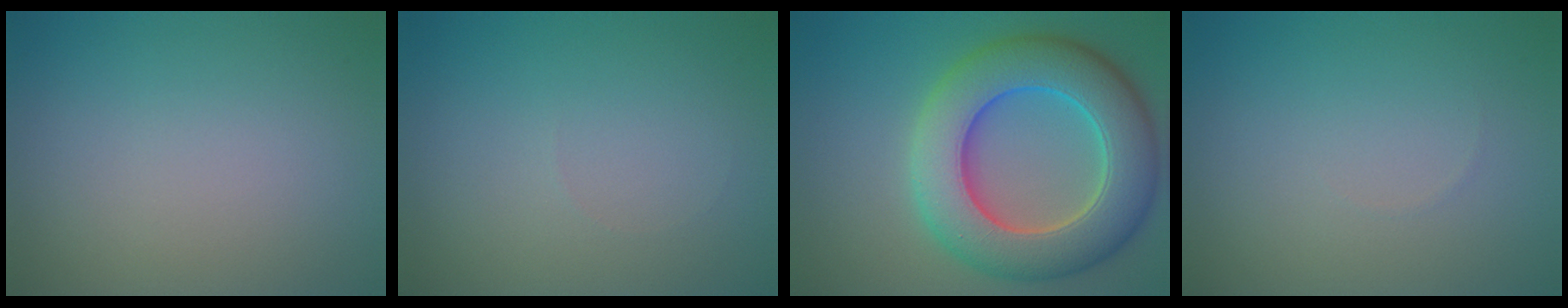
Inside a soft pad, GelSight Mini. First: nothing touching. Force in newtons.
{"total": 0.0}
{"total": 10.6, "press": 10.6, "slide": 0.2}
{"total": 0.0}